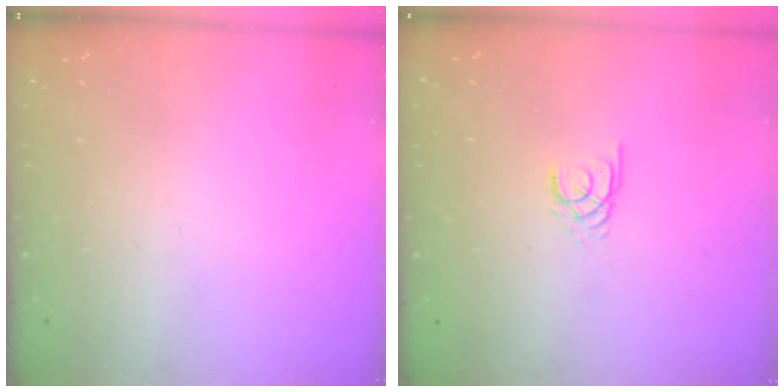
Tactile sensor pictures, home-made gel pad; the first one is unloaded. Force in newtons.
{"total": 2.4, "press": 2.4, "slide": 0.1}